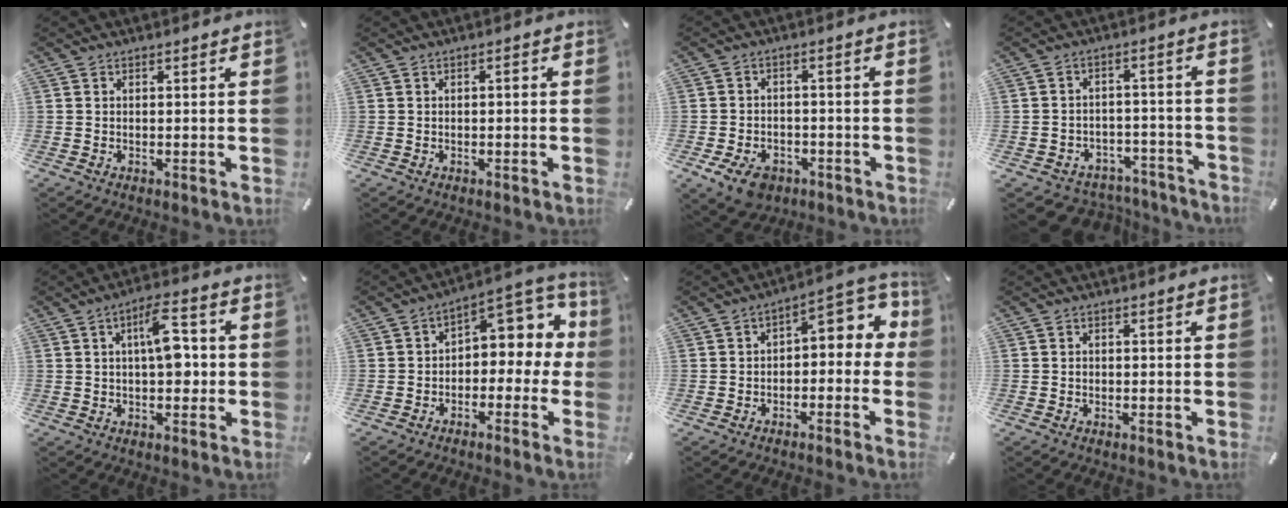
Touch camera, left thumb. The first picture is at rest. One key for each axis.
{"total": 1.2, "fx": -0.6, "fy": 0.5, "fz": 0.9, "tx": -0.018, "ty": 0.003, "tz": -0.013}
{"total": 7.0, "fx": -3.9, "fy": 4.6, "fz": 3.5, "tx": -0.075, "ty": 0.018, "tz": -0.072}
{"total": 4.7, "fx": -2.6, "fy": 3.8, "fz": 1.0, "tx": -0.016, "ty": 0.018, "tz": -0.046}
{"total": 9.6, "fx": 0.9, "fy": 4.6, "fz": 8.3, "tx": -0.120, "ty": 0.007, "tz": 0.013}
{"total": 8.5, "fx": 2.2, "fy": 6.0, "fz": 5.6, "tx": -0.071, "ty": -0.018, "tz": 0.038}
{"total": 7.4, "fx": 0.6, "fy": 4.3, "fz": 5.9, "tx": -0.070, "ty": -0.014, "tz": 0.002}
{"total": 0.6, "fx": -0.3, "fy": 0.5, "fz": 0.3, "tx": -0.005, "ty": 0.003, "tz": -0.008}